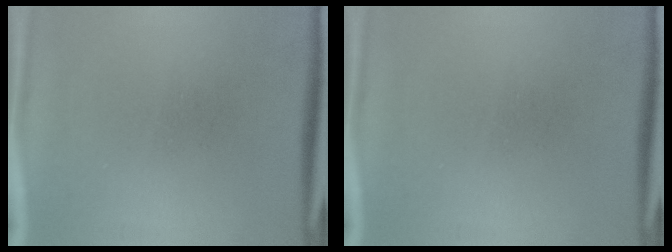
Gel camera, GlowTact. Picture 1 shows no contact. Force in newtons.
{"total": 0.0}